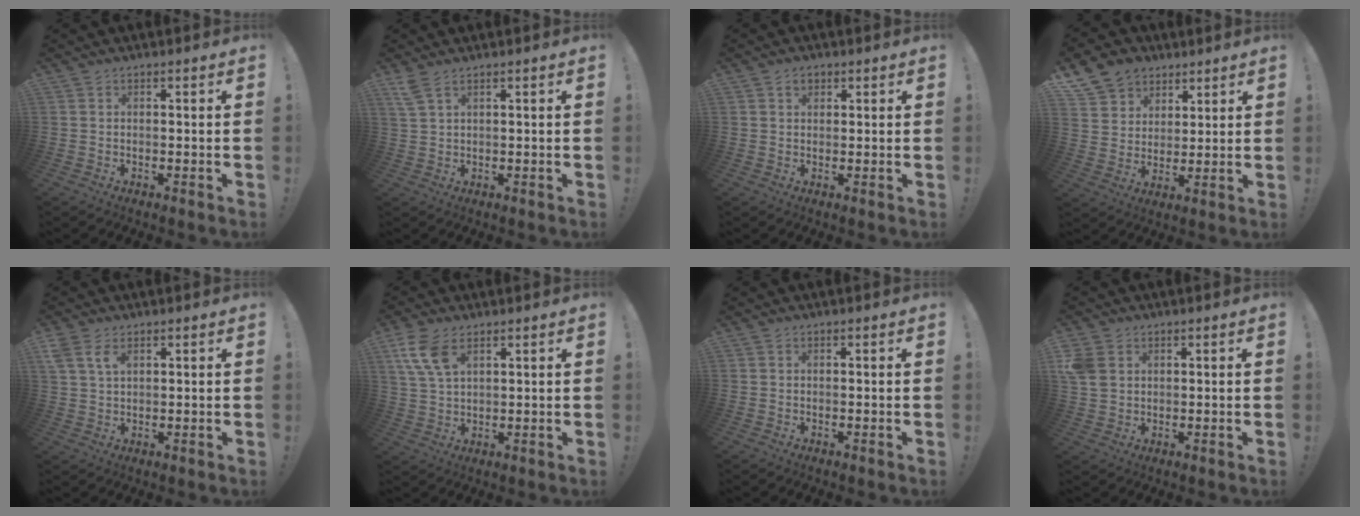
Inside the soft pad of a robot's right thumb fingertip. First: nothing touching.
{"total": 3.8, "force": [2.5, 1.0, 2.8], "torque": [-0.061, -0.006, 0.047]}
{"total": 2.4, "force": [1.1, 1.8, 1.2], "torque": [-0.014, 0.001, 0.019]}
{"total": 11.0, "force": [6.3, 8.6, 2.5], "torque": [-0.041, -0.038, 0.128]}
{"total": 5.4, "force": [2.8, 3.0, 3.6], "torque": [-0.063, -0.008, 0.052]}
{"total": 9.2, "force": [4.8, 4.9, 6.2], "torque": [-0.115, -0.013, 0.094]}
{"total": 0.0}
{"total": 6.3, "force": [2.3, 4.9, 3.4], "torque": [-0.068, -0.004, 0.046]}